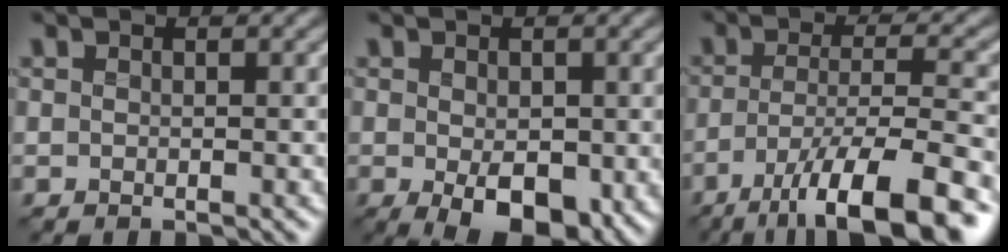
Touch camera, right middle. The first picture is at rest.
{"total": 6.7, "force": [-2.1, 3.5, 5.4], "torque": [-0.095, -0.025, -0.019]}
{"total": 11.1, "force": [-6.5, 2.9, 8.6], "torque": [-0.140, -0.002, -0.105]}